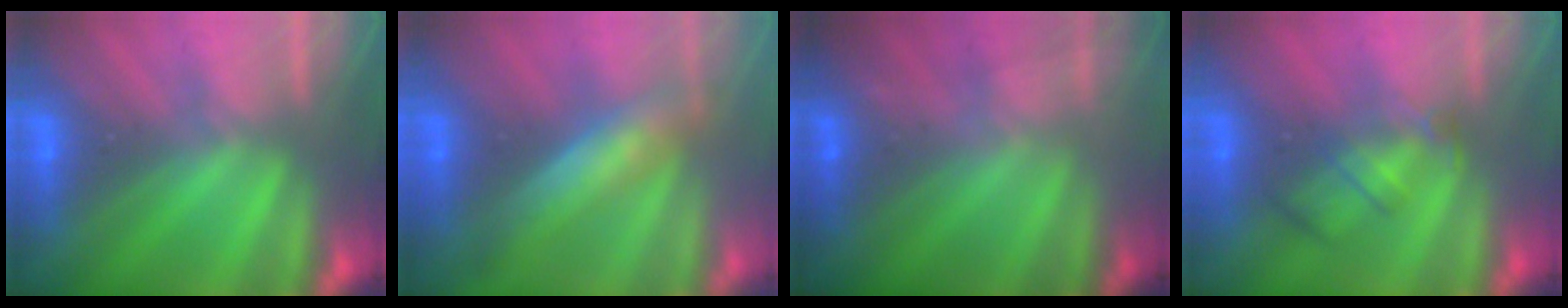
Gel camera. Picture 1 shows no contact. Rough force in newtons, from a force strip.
{"total": 4.6}
{"total": 1.6}
{"total": 2.4}